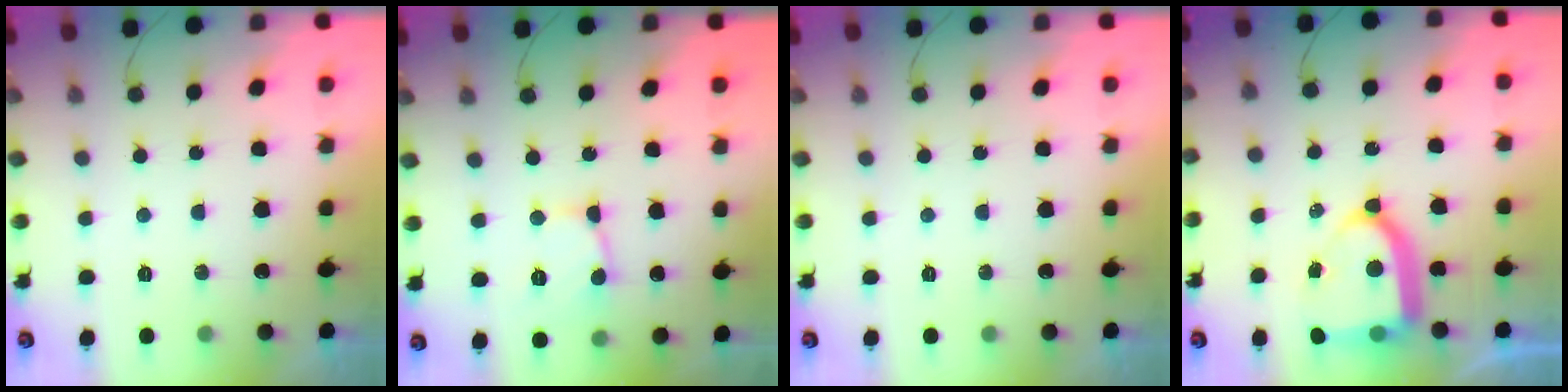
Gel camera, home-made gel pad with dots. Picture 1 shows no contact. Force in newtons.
{"total": 2.8, "press": 2.8, "slide": 0.3}
{"total": 0.0}
{"total": 14.3, "press": 14.2, "slide": 1.7}